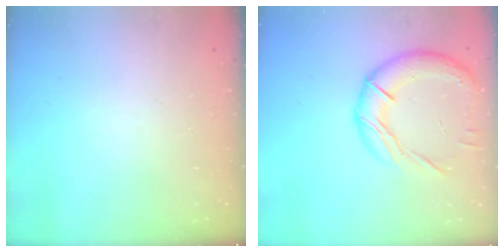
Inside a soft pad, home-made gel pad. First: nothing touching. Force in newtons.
{"total": 17.8, "press": 17.7, "slide": 2.4}